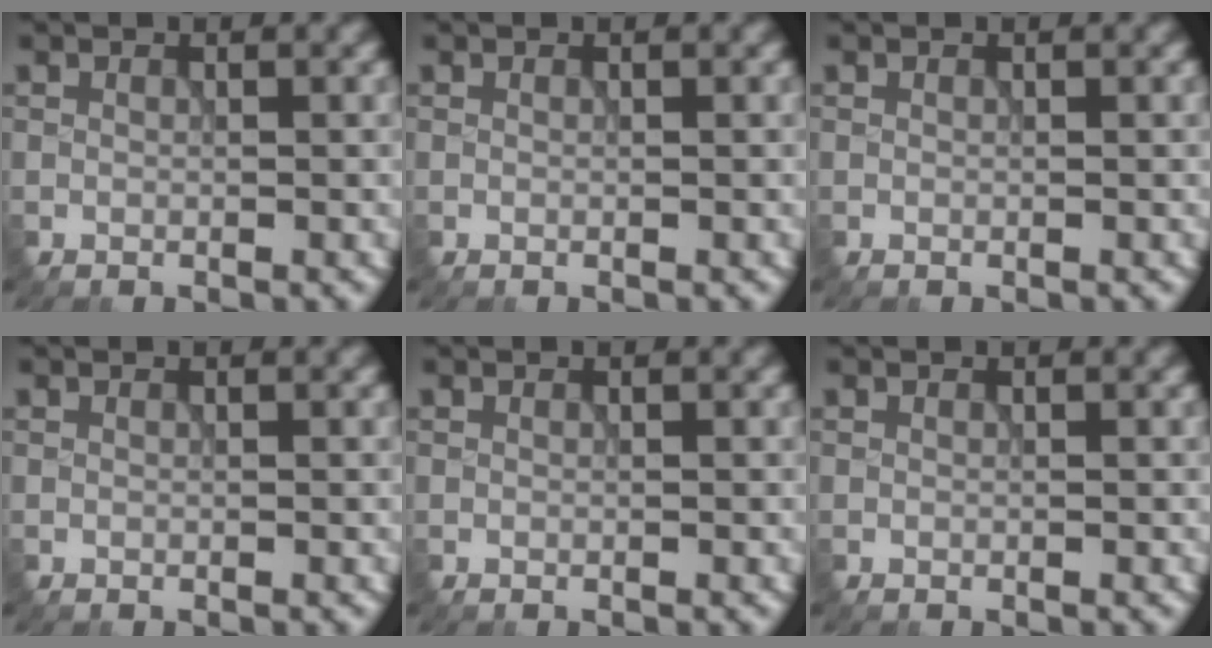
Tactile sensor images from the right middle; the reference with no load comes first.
{"total": 0.0}
{"total": 0.0}
{"total": 0.0}
{"total": 0.0}
{"total": 0.0}